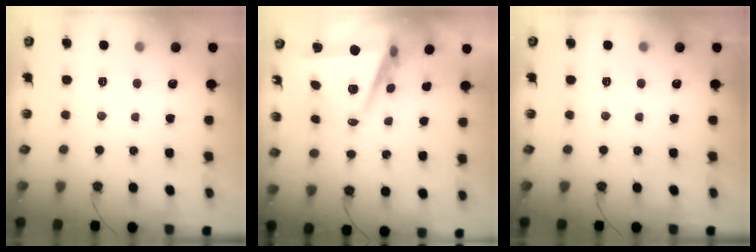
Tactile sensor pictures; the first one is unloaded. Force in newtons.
{"total": 8.1, "press": 6.9, "slide": 4.3}
{"total": 0.0}